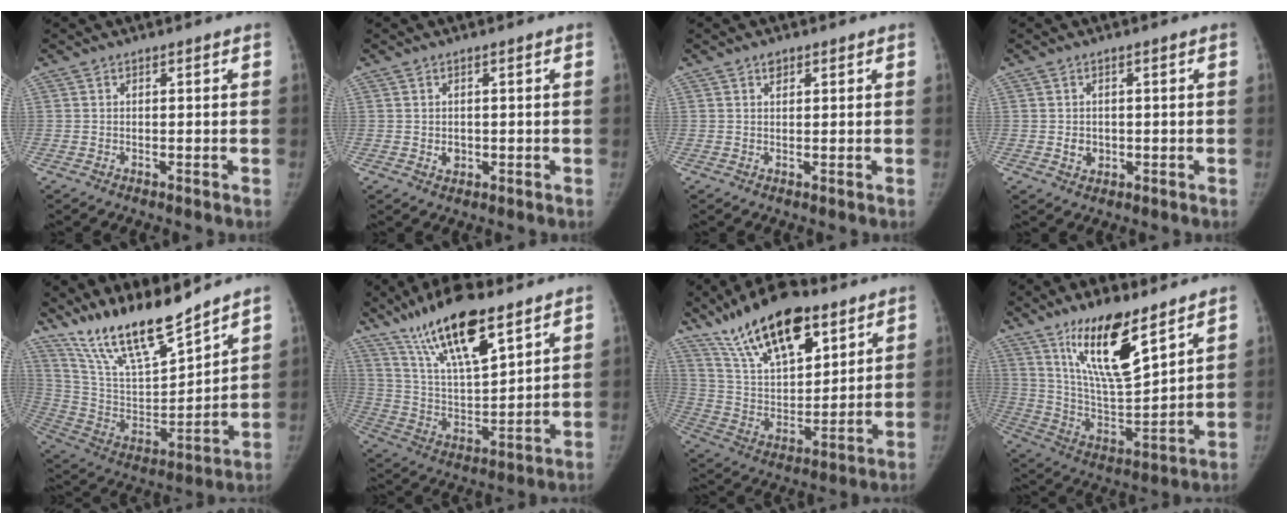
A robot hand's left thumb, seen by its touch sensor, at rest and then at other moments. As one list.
[{"total": 1.7, "force": [-0.1, 1.4, 0.9], "torque": [-0.006, 0.001, 0.004]}, {"total": 1.4, "force": [0.9, 0.9, 0.7], "torque": [-0.003, -0.004, 0.013]}, {"total": 2.4, "force": [-0.2, 2.1, 1.2], "torque": [-0.008, 0.001, 0.004]}, {"total": 18.2, "force": [15.3, 3.5, 9.2], "torque": [-0.139, -0.084, 0.289]}, {"total": 18.3, "force": [12.1, 5.5, 12.6], "torque": [-0.202, -0.053, 0.227]}, {"total": 20.9, "force": [13.3, 8.9, 13.5], "torque": [-0.200, -0.053, 0.244]}, {"total": 17.0, "force": [10.7, 4.9, 12.2], "torque": [-0.193, -0.066, 0.207]}]